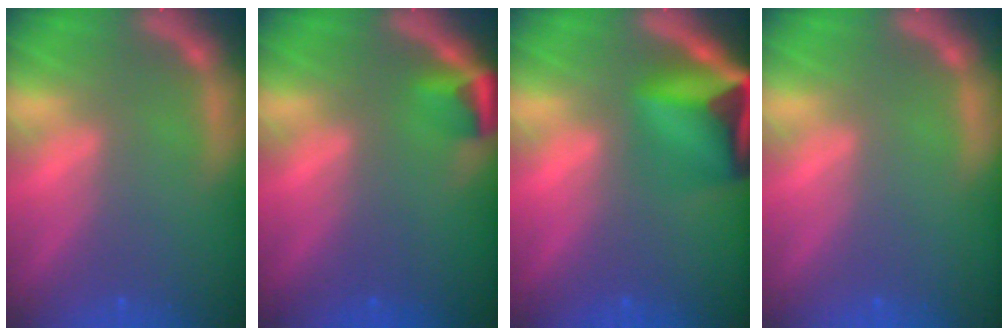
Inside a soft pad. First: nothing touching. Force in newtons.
{"total": 2.4}
{"total": 9.5}
{"total": 0.0}